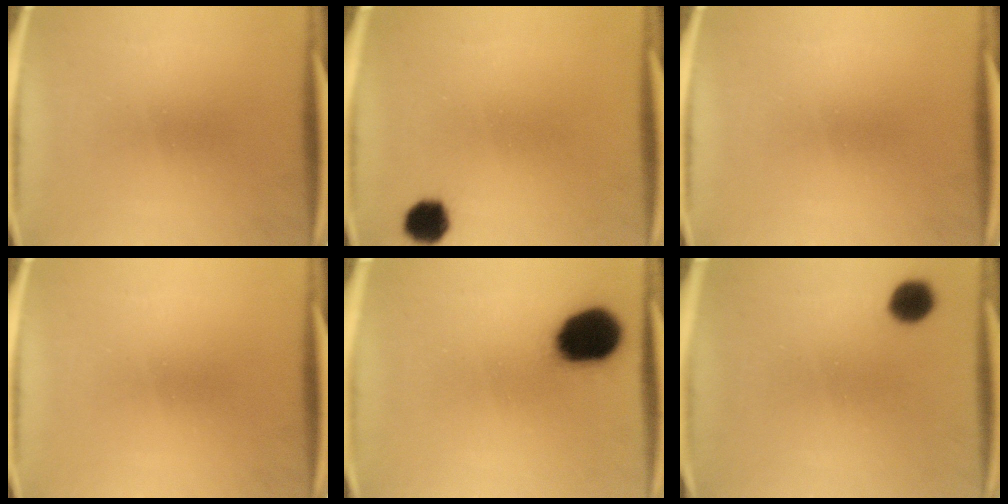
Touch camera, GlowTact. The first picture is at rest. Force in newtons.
{"total": 5.0}
{"total": 0.0}
{"total": 0.0}
{"total": 15.2}
{"total": 5.3}